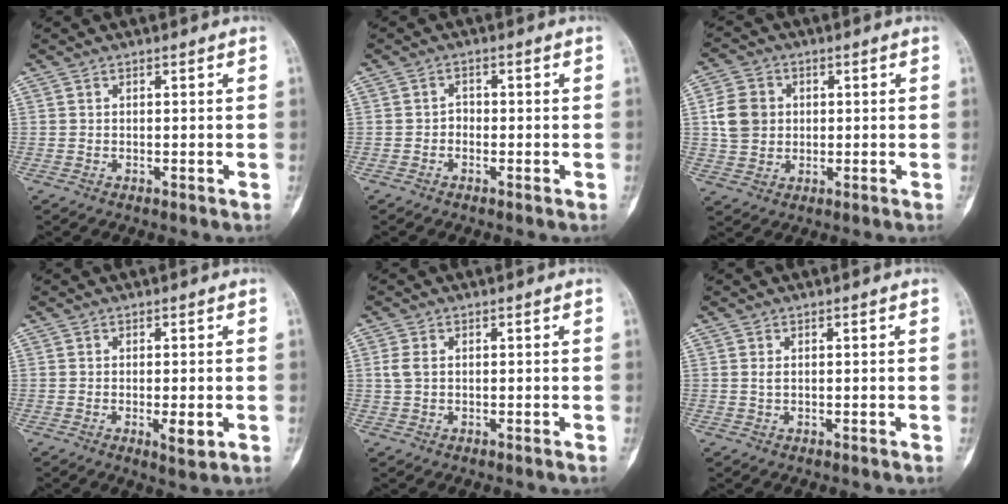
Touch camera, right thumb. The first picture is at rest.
{"total": 1.5, "force": [-0.6, 1.1, 0.7], "torque": [0.002, 0.007, -0.016]}
{"total": 7.4, "force": [0.8, 6.4, 3.7], "torque": [-0.054, 0.004, 0.011]}
{"total": 3.4, "force": [-0.8, 1.0, 3.2], "torque": [-0.051, -0.008, -0.007]}
{"total": 1.9, "force": [0.2, 1.1, 1.6], "torque": [-0.045, 0.005, 0.006]}
{"total": 0.7, "force": [0.2, 0.3, 0.6], "torque": [-0.015, 0.000, 0.005]}